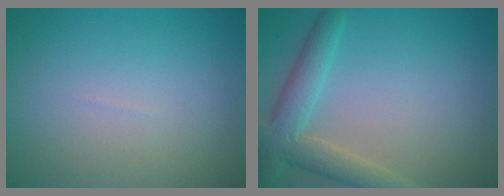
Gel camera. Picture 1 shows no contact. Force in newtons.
{"total": 4.7, "press": 4.7, "slide": 0.4}